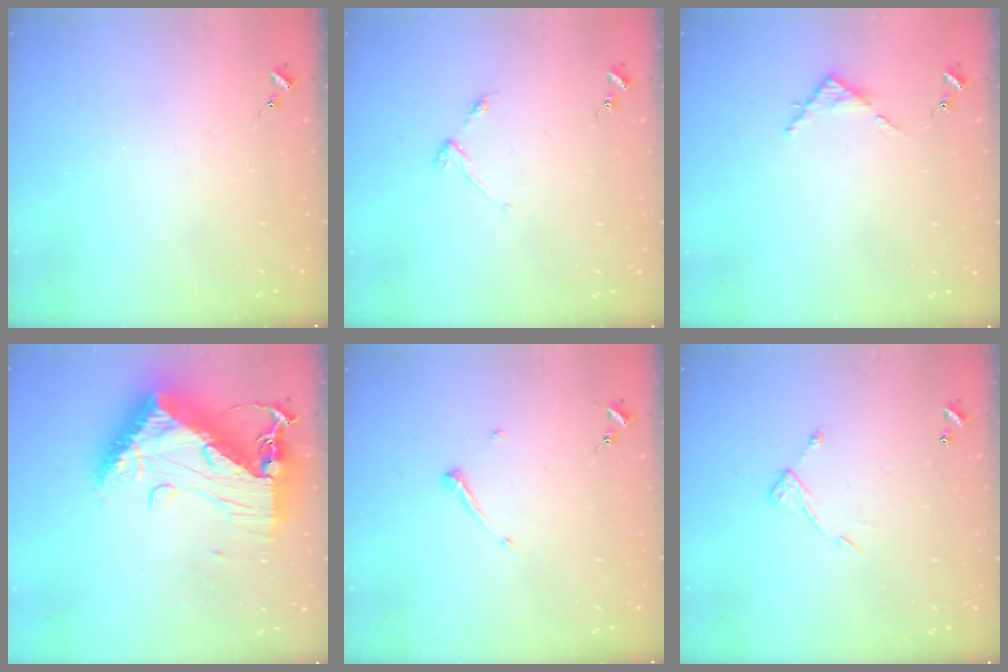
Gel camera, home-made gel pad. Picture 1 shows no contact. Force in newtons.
{"total": 2.9, "press": 2.8, "slide": 0.4}
{"total": 3.6, "press": 3.6, "slide": 0.3}
{"total": 20.9, "press": 20.8, "slide": 1.9}
{"total": 5.3, "press": 5.3, "slide": 0.4}
{"total": 6.4, "press": 6.4, "slide": 0.7}